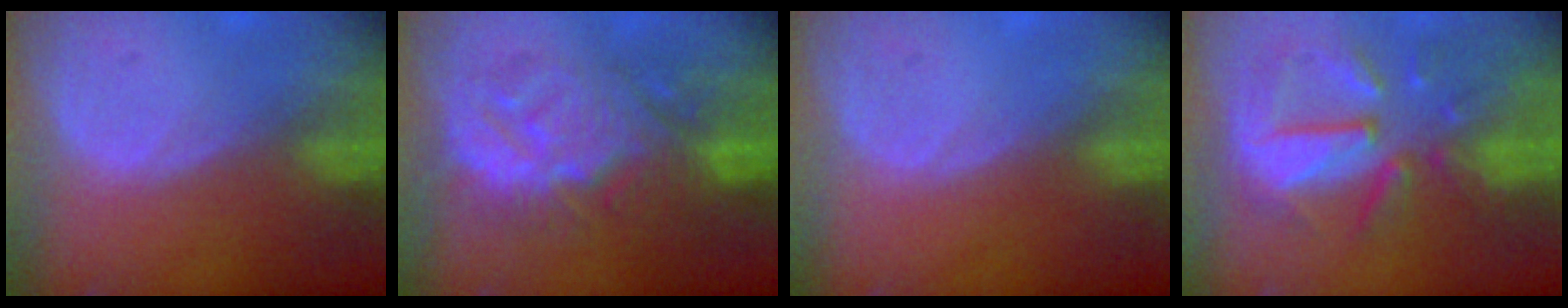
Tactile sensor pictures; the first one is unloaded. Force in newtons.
{"total": 9.6, "press": 9.6, "slide": 0.4}
{"total": 0.0}
{"total": 10.2, "press": 9.3, "slide": 4.2}